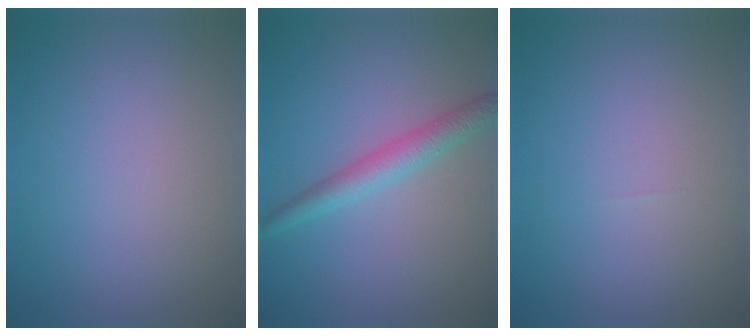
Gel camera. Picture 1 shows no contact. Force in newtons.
{"total": 2.9, "press": 2.9, "slide": 0.0}
{"total": 0.0}